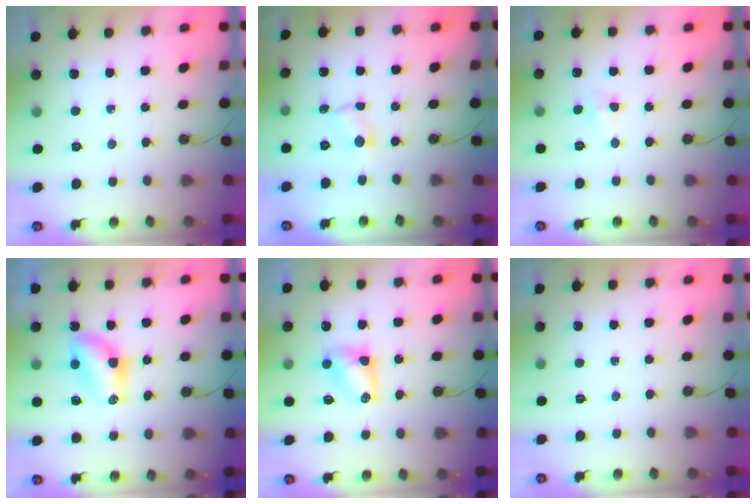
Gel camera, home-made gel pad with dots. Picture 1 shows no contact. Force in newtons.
{"total": 1.7, "press": 1.7, "slide": 0.2}
{"total": 4.5, "press": 3.0, "slide": 3.4}
{"total": 8.2, "press": 7.3, "slide": 3.8}
{"total": 4.8, "press": 4.7, "slide": 0.4}
{"total": 0.0}